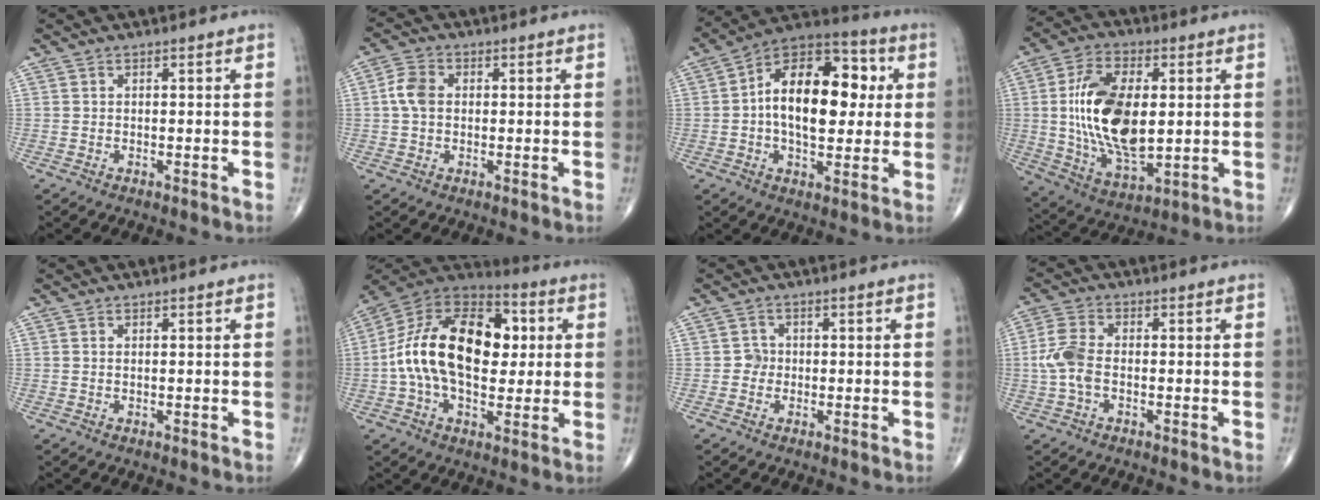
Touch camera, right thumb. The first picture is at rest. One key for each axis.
{"total": 4.8, "fx": 0.3, "fy": 3.5, "fz": 3.3, "tx": -0.067, "ty": 0.011, "tz": -0.001}
{"total": 19.1, "fx": 2.0, "fy": 10.8, "fz": 15.7, "tx": -0.218, "ty": 0.026, "tz": 0.021}
{"total": 18.7, "fx": 1.4, "fy": 9.6, "fz": 15.9, "tx": -0.290, "ty": -0.013, "tz": 0.031}
{"total": 0.0}
{"total": 23.4, "fx": 1.8, "fy": 14.0, "fz": 18.6, "tx": -0.314, "ty": 0.022, "tz": 0.020}
{"total": 1.9, "fx": -0.3, "fy": 1.8, "fz": 0.5, "tx": 0.005, "ty": 0.008, "tz": -0.010}
{"total": 6.2, "fx": -0.8, "fy": 3.5, "fz": 5.0, "tx": -0.124, "ty": 0.015, "tz": -0.022}